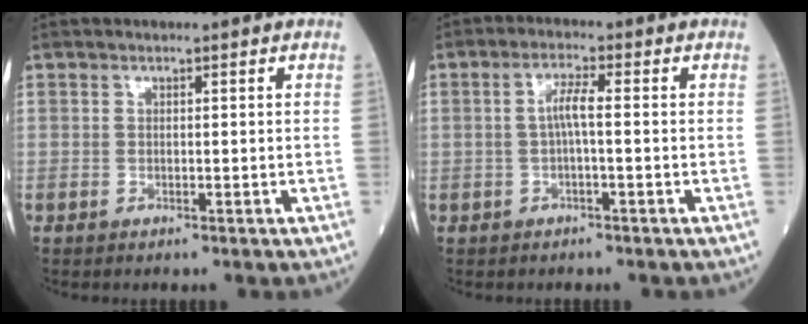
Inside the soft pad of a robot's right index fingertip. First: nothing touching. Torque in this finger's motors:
{"motor_torque": [-0.05, 0.08, 0.05, 0.01]}